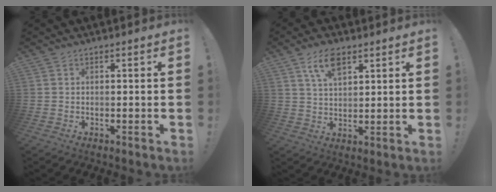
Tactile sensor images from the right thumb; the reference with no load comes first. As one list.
[{"total": 8.2, "force": [4.7, 3.8, 5.6], "torque": [-0.093, -0.009, 0.085]}]